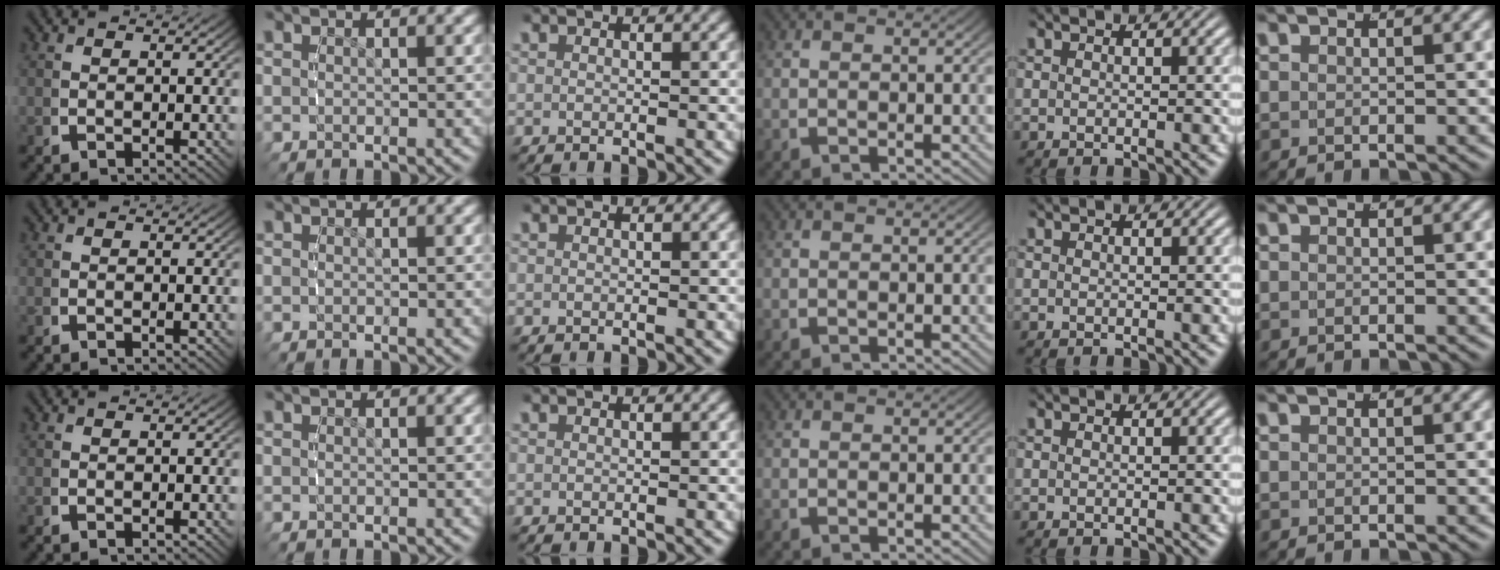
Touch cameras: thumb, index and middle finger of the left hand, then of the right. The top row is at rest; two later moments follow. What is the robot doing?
{"motion": "reach", "object": "air blower"}